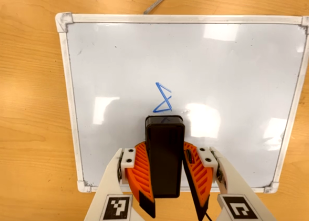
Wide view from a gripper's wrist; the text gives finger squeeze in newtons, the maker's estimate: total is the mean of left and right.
{"total": 10.8, "left": 9.8, "right": 11.7}